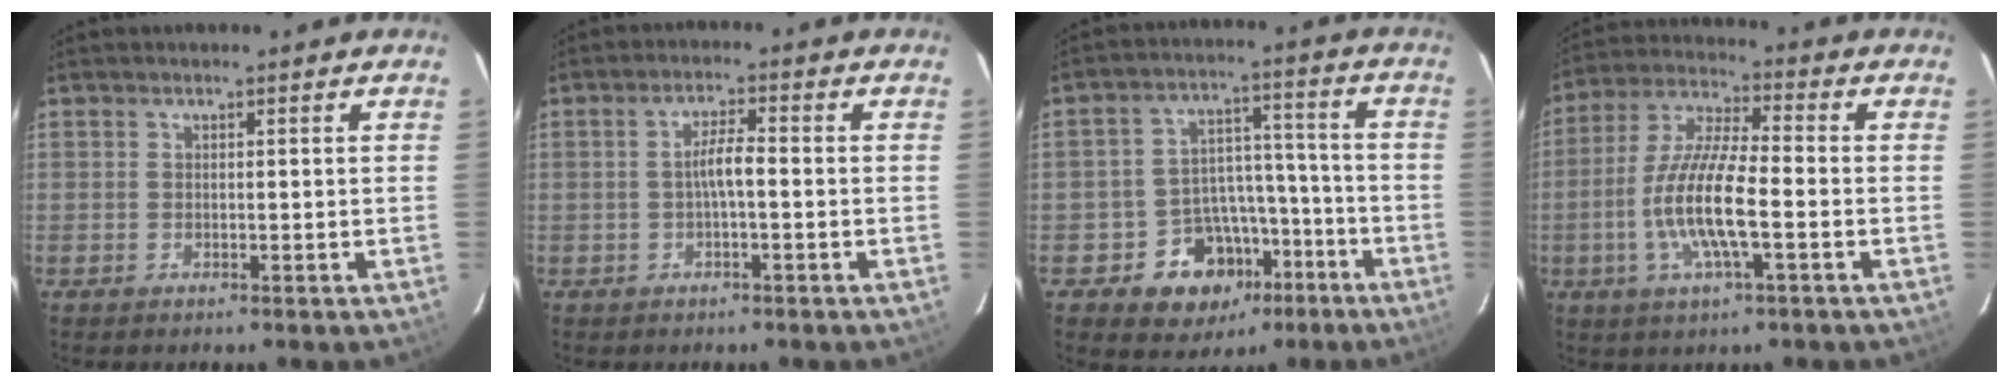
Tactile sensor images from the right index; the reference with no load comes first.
{"total": 3.4, "force": [-0.7, 0.5, 3.3], "torque": [-0.063, 0.008, -0.010]}
{"total": 12.4, "force": [-6.8, 9.5, 4.1], "torque": [-0.079, 0.042, -0.083]}
{"total": 12.9, "force": [-3.4, 2.6, 12.2], "torque": [-0.252, -0.002, -0.070]}